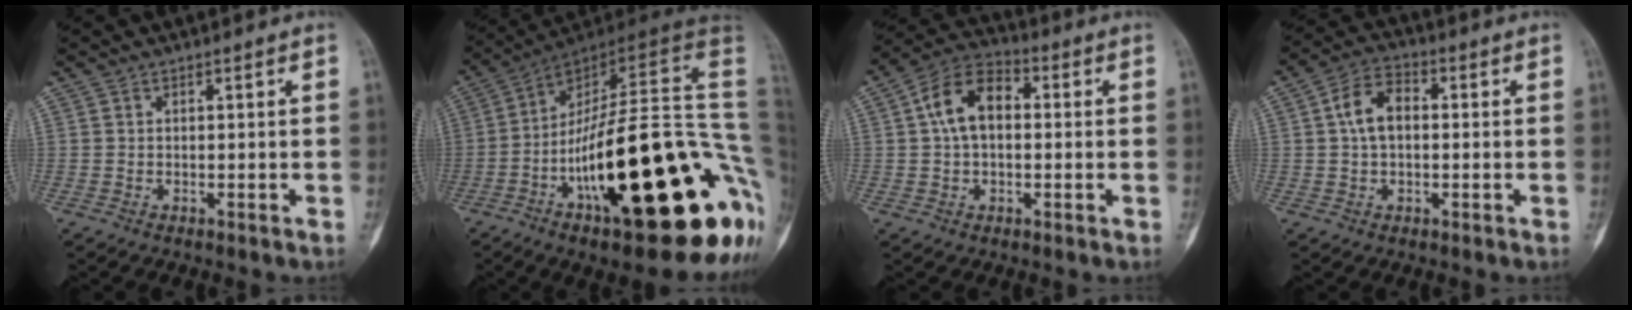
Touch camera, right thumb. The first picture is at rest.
{"total": 36.8, "force": [-7.8, 10.8, 34.3], "torque": [-0.401, 0.052, -0.119]}
{"total": 10.8, "force": [1.2, 7.1, 8.0], "torque": [-0.131, 0.029, 0.010]}
{"total": 7.6, "force": [0.5, 5.1, 5.6], "torque": [-0.092, 0.022, 0.001]}